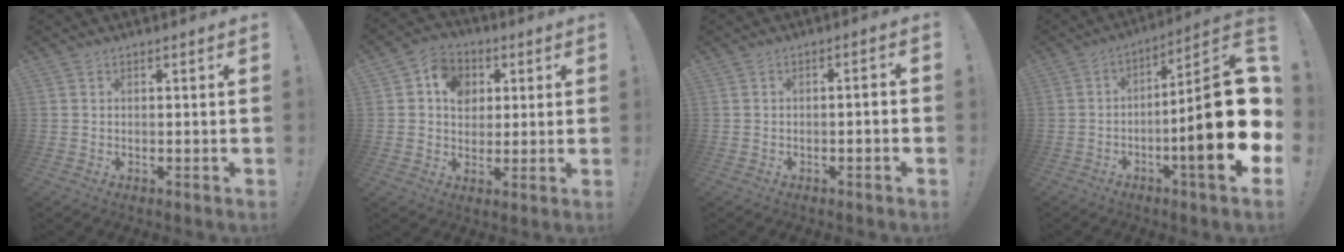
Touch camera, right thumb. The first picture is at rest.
{"total": 9.4, "force": [2.4, 8.0, 4.3], "torque": [-0.056, -0.004, 0.047]}
{"total": 1.8, "force": [-1.1, -0.1, 1.4], "torque": [-0.022, 0.004, -0.019]}
{"total": 24.0, "force": [-3.1, 5.0, 23.3], "torque": [-0.343, 0.013, -0.048]}